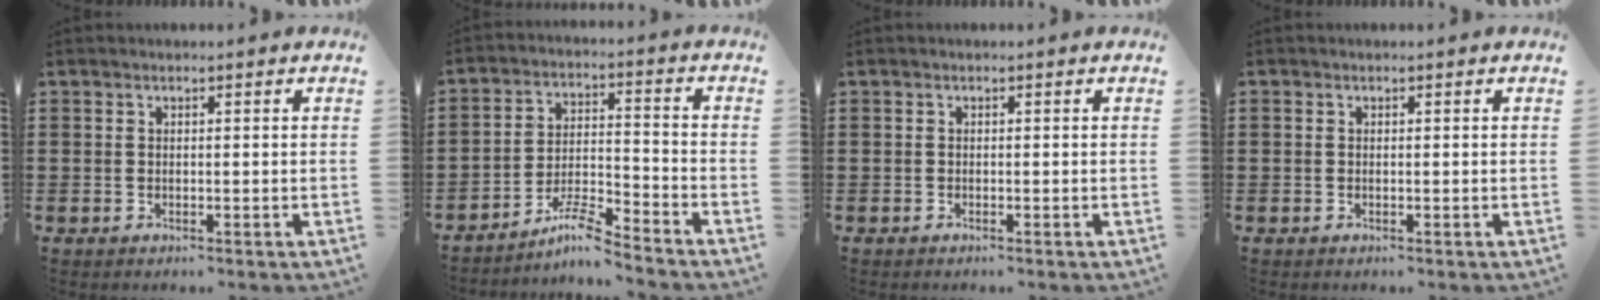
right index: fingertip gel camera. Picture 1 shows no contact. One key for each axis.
{"total": 6.9, "fx": -6.0, "fy": 0.4, "fz": 3.3, "tx": -0.069, "ty": -0.002, "tz": -0.115}
{"total": 0.0}
{"total": 0.0}